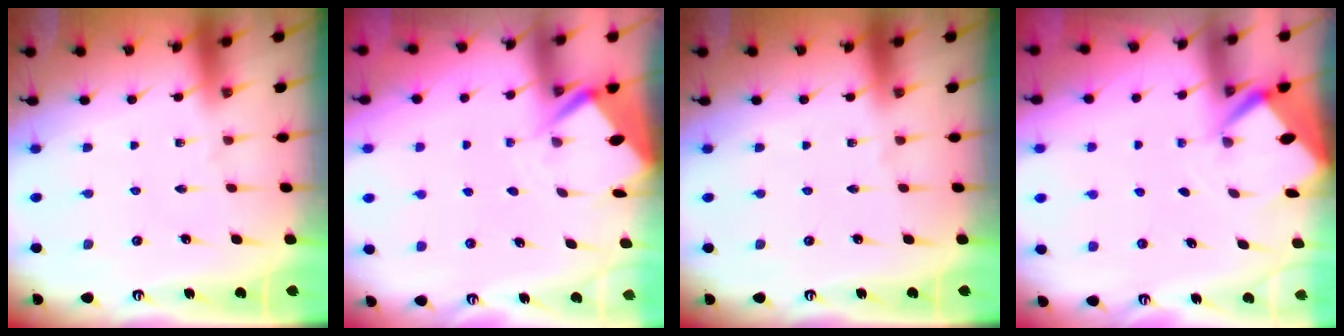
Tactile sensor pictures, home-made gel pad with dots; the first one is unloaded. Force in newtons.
{"total": 3.6, "press": 3.6, "slide": 0.3}
{"total": 0.0}
{"total": 2.8, "press": 2.8, "slide": 0.2}